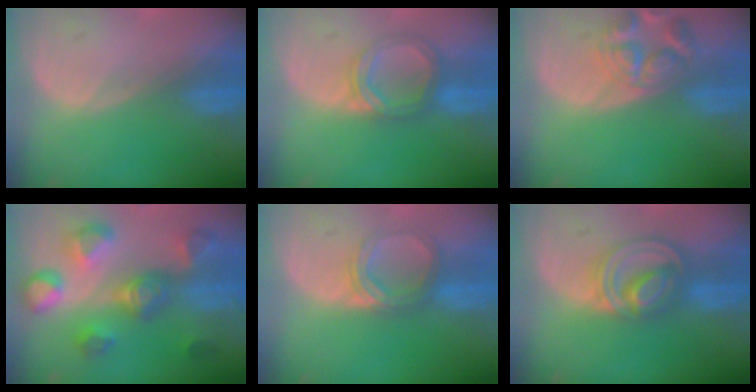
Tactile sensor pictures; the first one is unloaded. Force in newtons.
{"total": 5.3, "press": 5.3, "slide": 0.2}
{"total": 6.8, "press": 6.3, "slide": 2.6}
{"total": 9.9, "press": 9.7, "slide": 1.9}
{"total": 5.3, "press": 4.9, "slide": 1.9}
{"total": 8.3, "press": 7.1, "slide": 4.4}